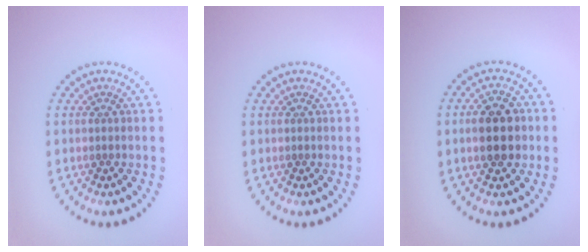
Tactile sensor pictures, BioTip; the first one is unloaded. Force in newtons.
{"total": 0.0}
{"total": 4.6, "press": 4.6, "slide": 0.2}